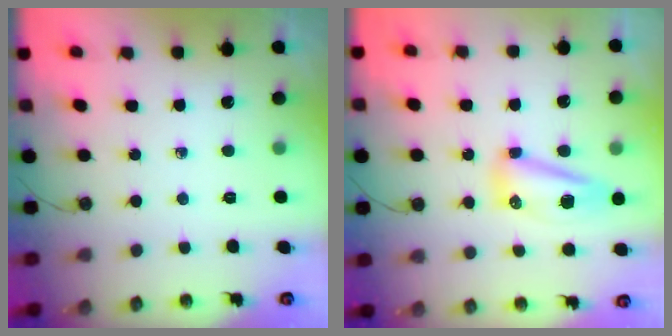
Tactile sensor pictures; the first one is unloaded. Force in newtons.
{"total": 11.2, "press": 11.2, "slide": 1.0}